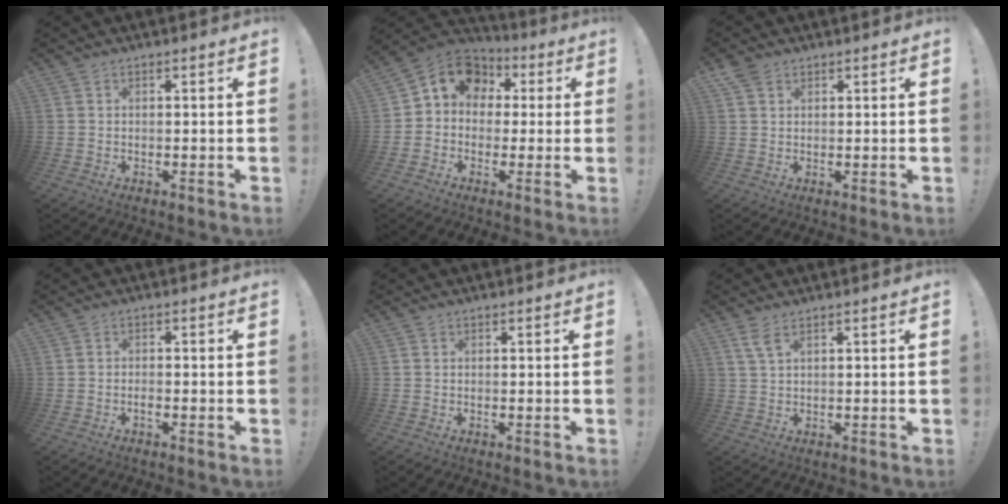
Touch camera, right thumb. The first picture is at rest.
{"total": 9.8, "force": [2.5, 8.4, 4.5], "torque": [-0.067, -0.003, 0.054]}
{"total": 3.4, "force": [2.2, 2.2, 1.5], "torque": [-0.025, -0.006, 0.041]}
{"total": 1.4, "force": [-1.1, 0.4, 0.7], "torque": [-0.020, 0.005, -0.018]}
{"total": 0.0}
{"total": 3.6, "force": [2.0, 0.7, 2.9], "torque": [-0.059, -0.004, 0.037]}